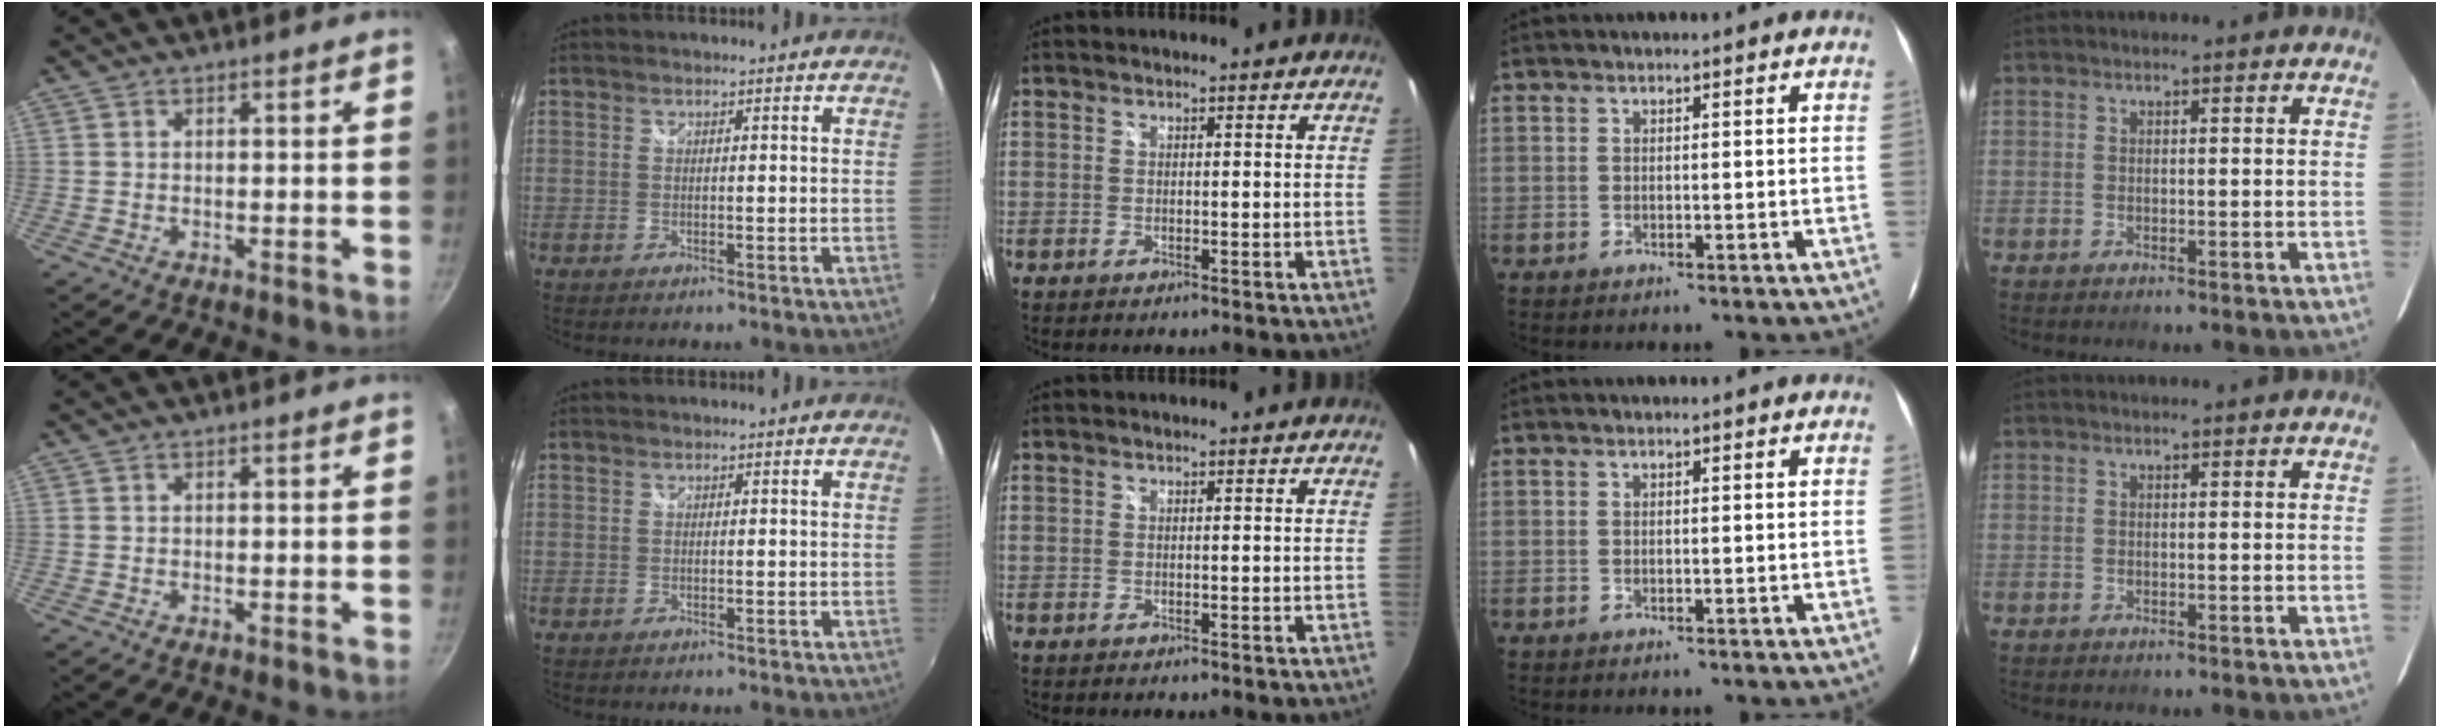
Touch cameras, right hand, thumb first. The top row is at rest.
{}